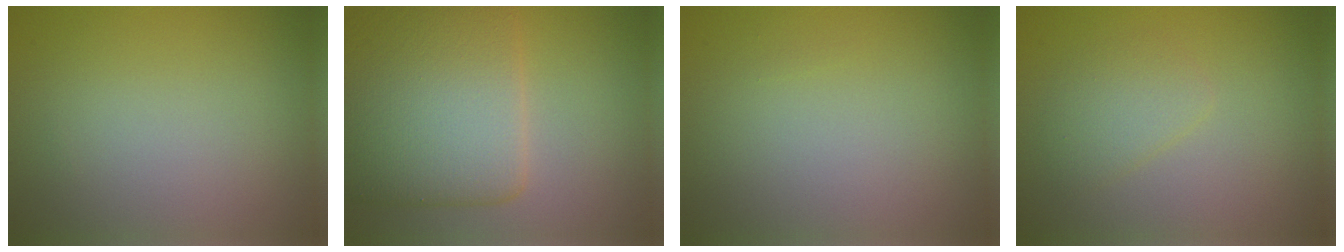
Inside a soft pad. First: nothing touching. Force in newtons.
{"total": 10.0, "press": 10.0, "slide": 0.1}
{"total": 0.0}
{"total": 2.1, "press": 2.1, "slide": 0.1}